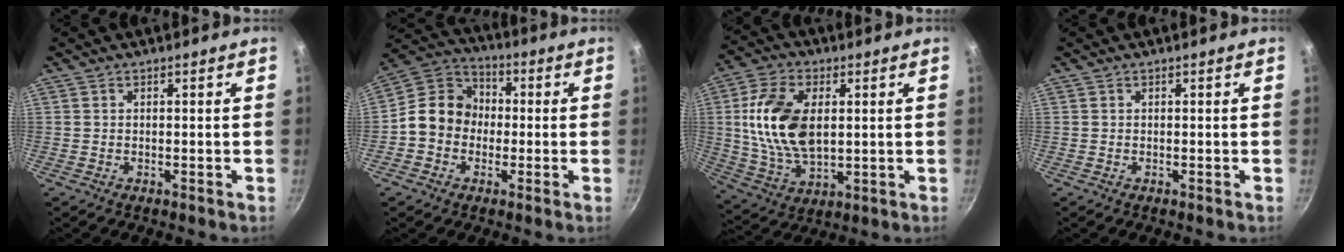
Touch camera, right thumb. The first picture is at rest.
{"total": 11.0, "force": [-1.2, 9.6, 5.3], "torque": [-0.054, 0.035, -0.045]}
{"total": 16.1, "force": [2.4, 9.6, 12.7], "torque": [-0.227, -0.006, 0.049]}
{"total": 0.0}